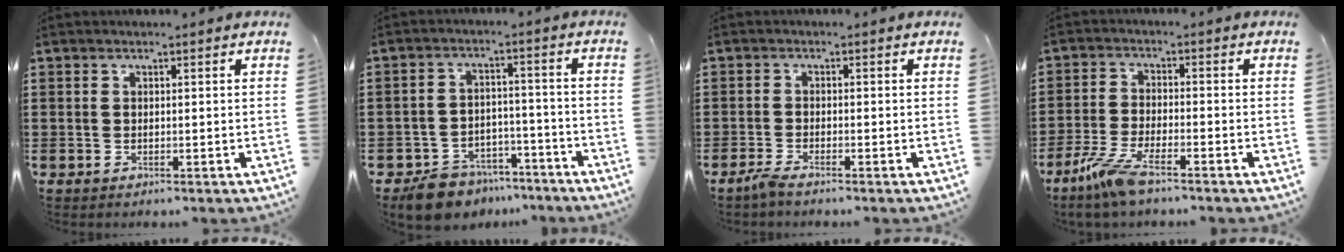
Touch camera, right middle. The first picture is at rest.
{"total": 6.2, "force": [-5.8, 2.0, 0.9], "torque": [-0.027, 0.019, -0.117]}
{"total": 1.5, "force": [-1.2, 0.1, 0.8], "torque": [-0.024, -0.004, -0.025]}
{"total": 6.2, "force": [-4.4, 0.8, 4.3], "torque": [-0.109, -0.018, -0.089]}